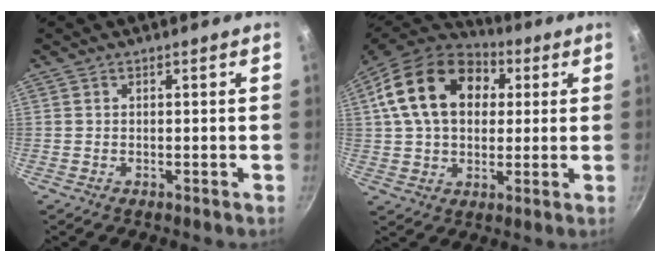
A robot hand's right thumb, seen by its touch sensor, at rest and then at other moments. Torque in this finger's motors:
{"motor_torque": [-0.54, 2.92, 1.36, 0.09, 0.49]}